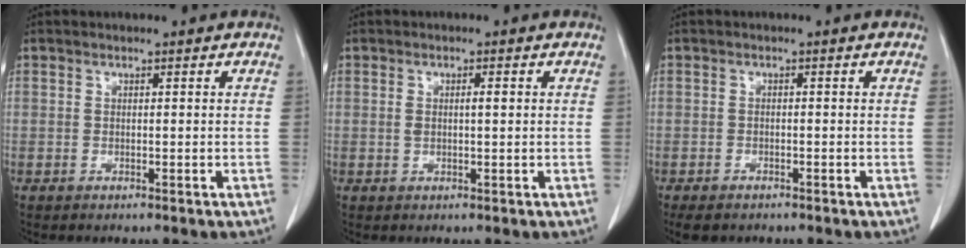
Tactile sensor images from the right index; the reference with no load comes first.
{"total": 2.6, "force": [0.3, 1.0, 2.4], "torque": [-0.054, 0.011, 0.009]}
{"total": 5.7, "force": [-4.2, 3.0, 2.6], "torque": [-0.047, -0.003, -0.060]}